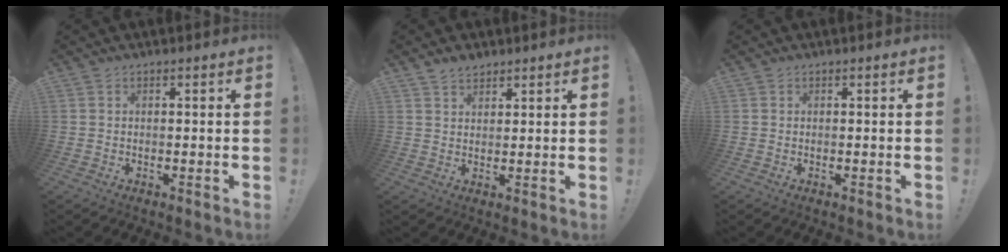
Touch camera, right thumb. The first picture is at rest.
{"total": 3.4, "force": [2.9, 1.6, 0.8], "torque": [-0.012, -0.017, 0.052]}
{"total": 0.0}